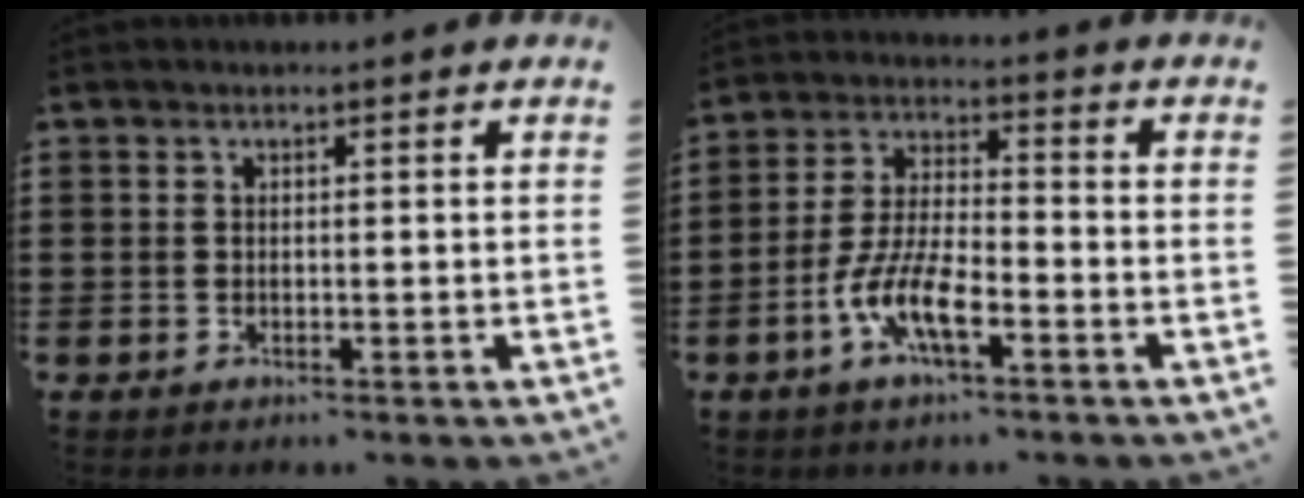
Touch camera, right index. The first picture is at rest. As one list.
[{"total": 8.2, "force": [-4.3, 2.5, 6.5], "torque": [-0.160, -0.012, -0.087]}]